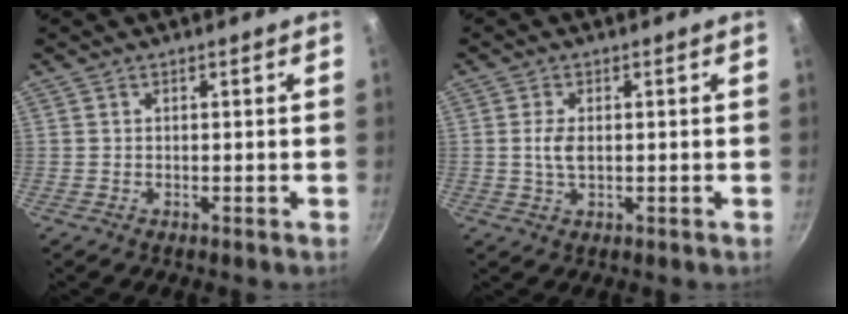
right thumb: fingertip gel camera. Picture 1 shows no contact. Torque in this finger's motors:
{"motor_torque": [-0.17, -0.29, 0.09, -0.34, 0.02]}